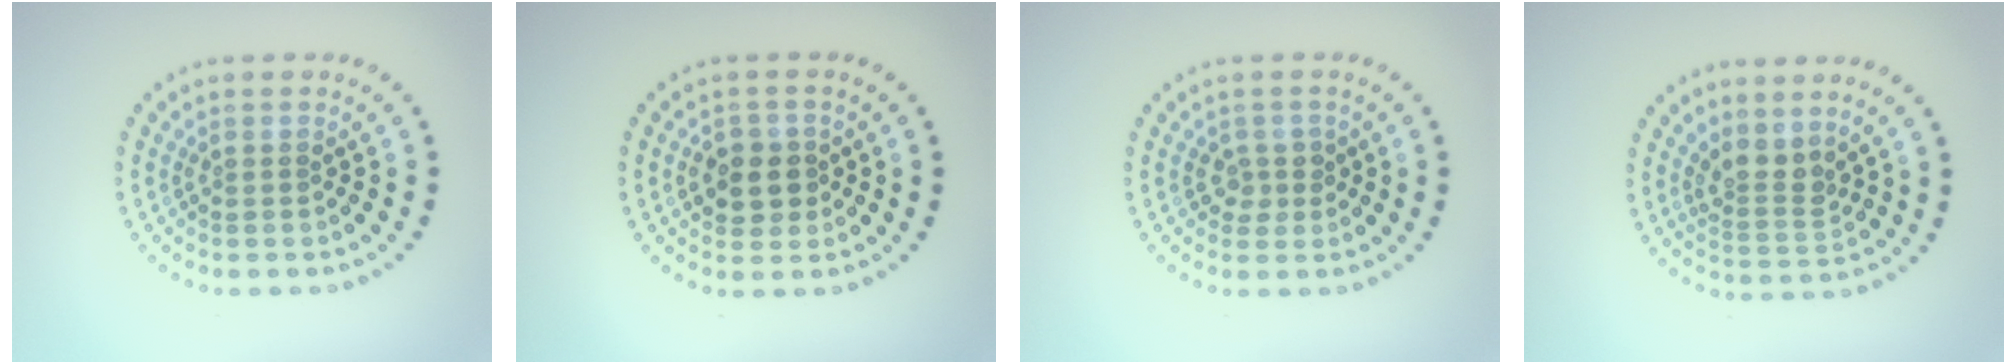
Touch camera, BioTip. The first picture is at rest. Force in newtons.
{"total": 2.6, "press": 2.5, "slide": 0.6}
{"total": 1.5, "press": 1.3, "slide": 0.7}
{"total": 2.6, "press": 2.0, "slide": 1.7}